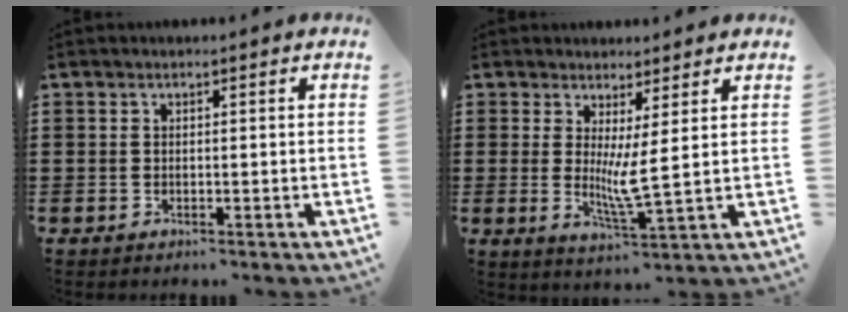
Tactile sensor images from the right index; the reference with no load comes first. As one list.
[{"total": 4.9, "force": [1.1, 0.1, 4.8], "torque": [-0.083, -0.015, 0.019]}]